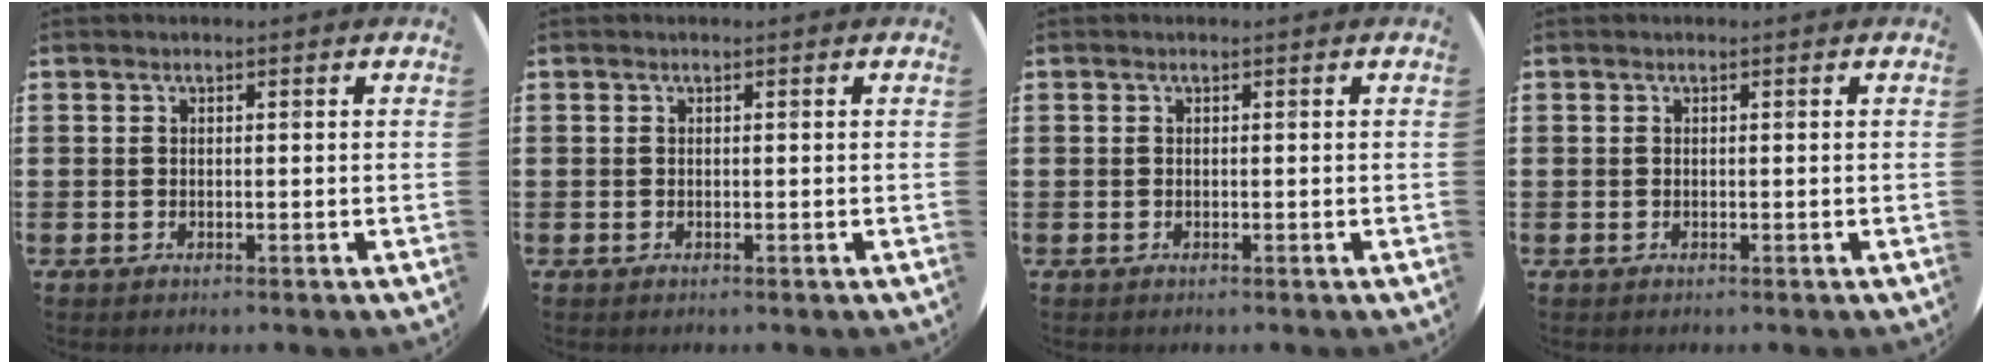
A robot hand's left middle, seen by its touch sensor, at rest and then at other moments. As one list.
[{"total": 0.0}, {"total": 0.0}, {"total": 0.0}]